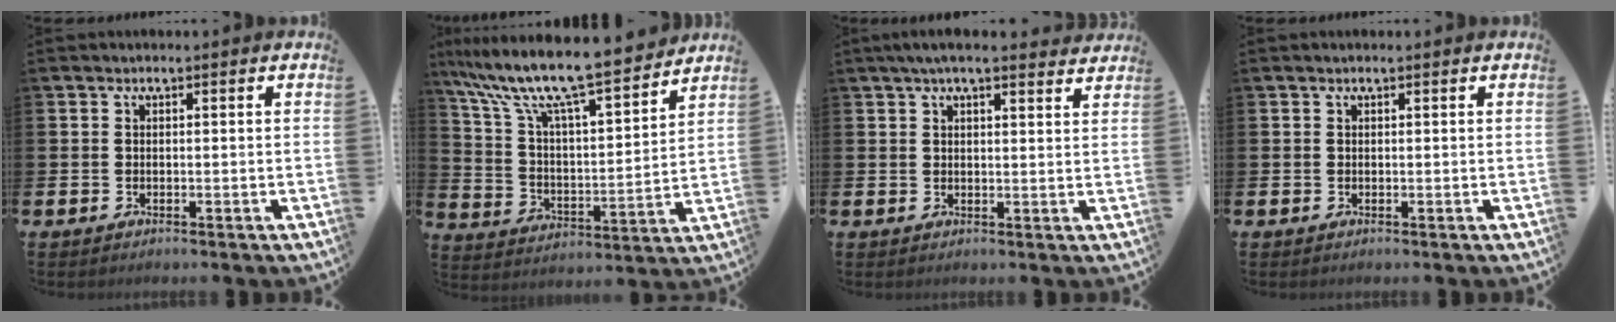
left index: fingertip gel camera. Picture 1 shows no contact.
{"total": 11.6, "force": [10.3, 1.2, 5.4], "torque": [-0.143, -0.067, 0.173]}
{"total": 4.2, "force": [3.8, 0.5, 1.9], "torque": [-0.037, -0.010, 0.065]}
{"total": 0.0}